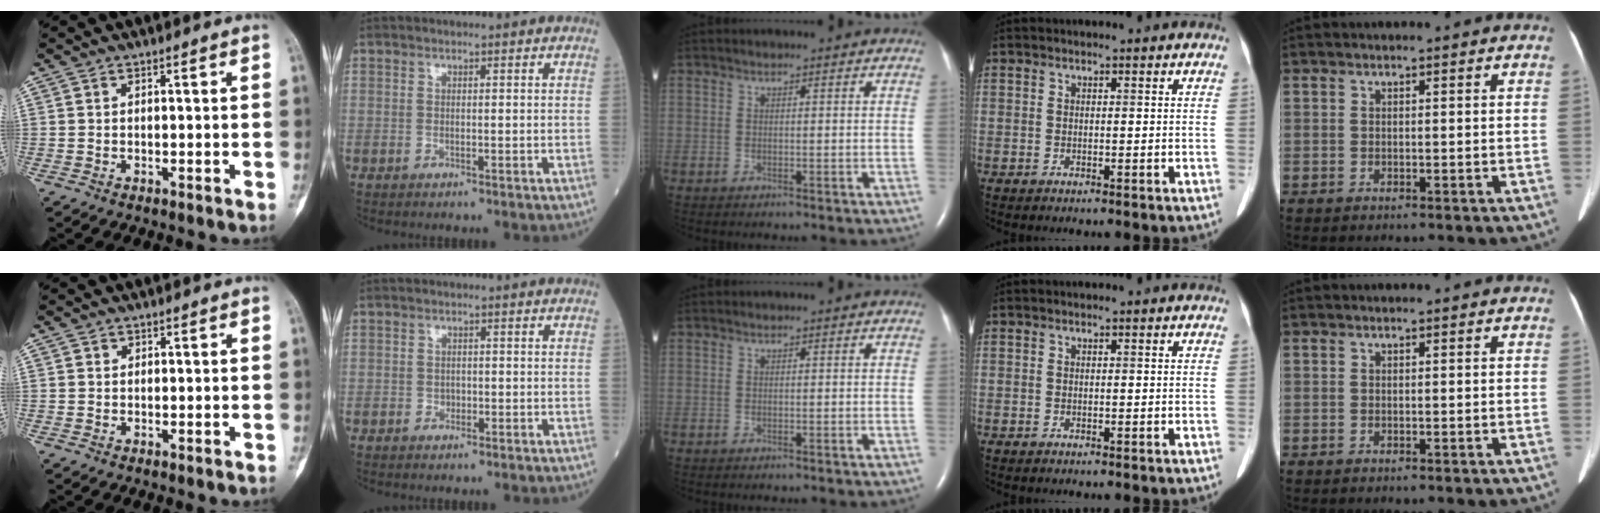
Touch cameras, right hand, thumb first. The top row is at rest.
{"thumb": {"total": 0.8, "force": [0.3, 0.8, 0.1], "torque": [0.008, 0.001, 0.003]}, "index": {"total": 1.0, "force": [-0.5, 0.8, 0.4], "torque": [-0.003, 0.004, -0.009]}}